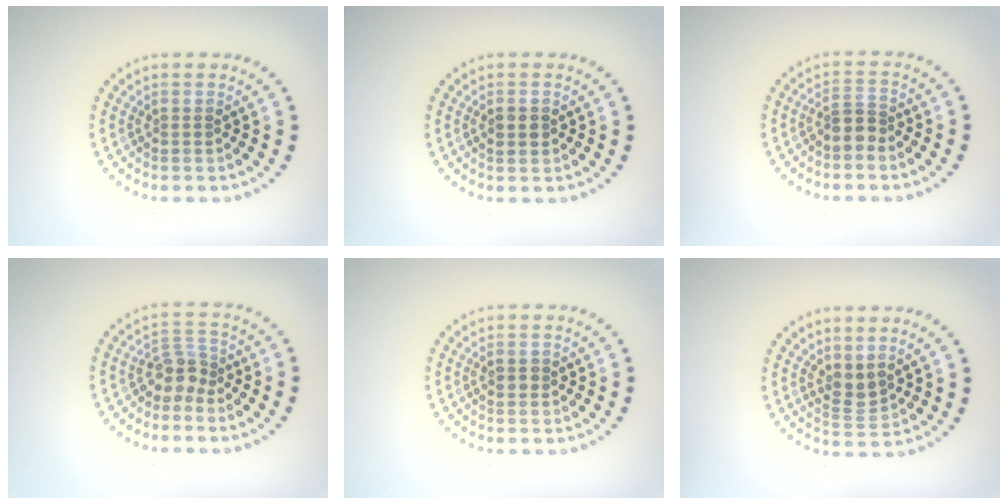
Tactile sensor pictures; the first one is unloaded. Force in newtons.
{"total": 1.4, "press": 1.4, "slide": 0.1}
{"total": 2.1, "press": 1.6, "slide": 1.3}
{"total": 2.5, "press": 1.9, "slide": 1.6}
{"total": 1.1, "press": 1.1, "slide": 0.1}
{"total": 1.9, "press": 1.6, "slide": 1.0}